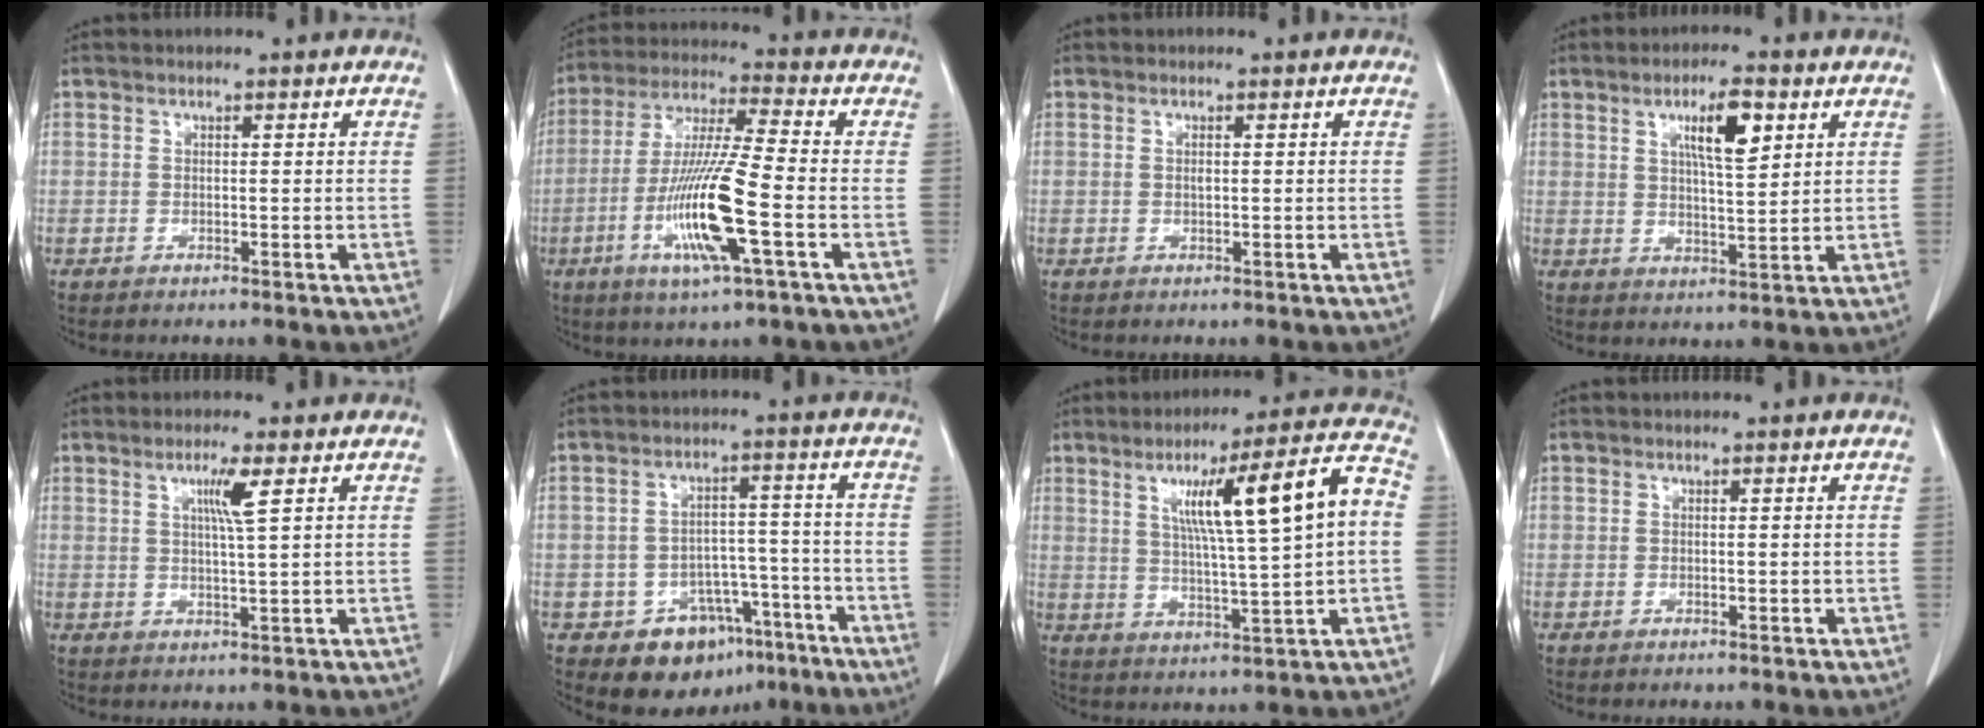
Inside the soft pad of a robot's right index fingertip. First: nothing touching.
{"total": 14.2, "force": [-4.4, 0.4, 13.5], "torque": [-0.275, -0.016, -0.085]}
{"total": 0.8, "force": [0.1, 0.2, 0.8], "torque": [-0.015, 0.000, 0.004]}
{"total": 7.4, "force": [3.2, 1.5, 6.4], "torque": [-0.109, 0.001, 0.055]}
{"total": 4.0, "force": [1.6, -0.5, 3.7], "torque": [-0.068, -0.004, 0.030]}
{"total": 9.7, "force": [-5.6, 7.2, 3.4], "torque": [-0.029, 0.038, -0.071]}
{"total": 15.0, "force": [2.7, 0.5, 14.7], "torque": [-0.224, 0.026, 0.046]}
{"total": 0.0}